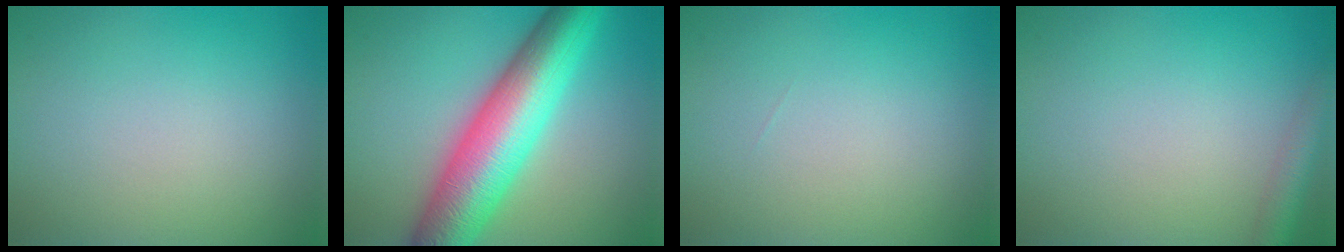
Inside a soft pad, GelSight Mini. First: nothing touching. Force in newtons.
{"total": 11.3, "press": 11.3, "slide": 0.2}
{"total": 0.0}
{"total": 2.9, "press": 2.9, "slide": 0.1}